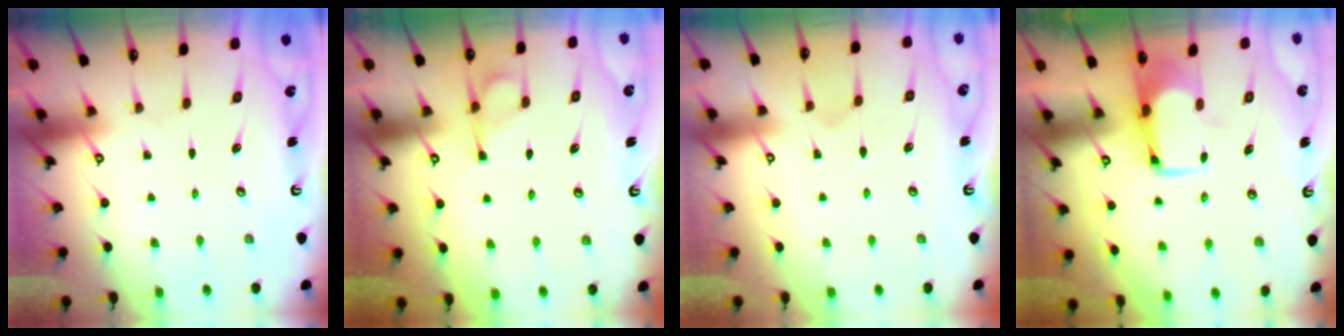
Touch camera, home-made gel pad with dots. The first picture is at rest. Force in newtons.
{"total": 2.8, "press": 2.6, "slide": 1.2}
{"total": 2.7, "press": 2.5, "slide": 1.2}
{"total": 1.8, "press": 1.7, "slide": 0.5}